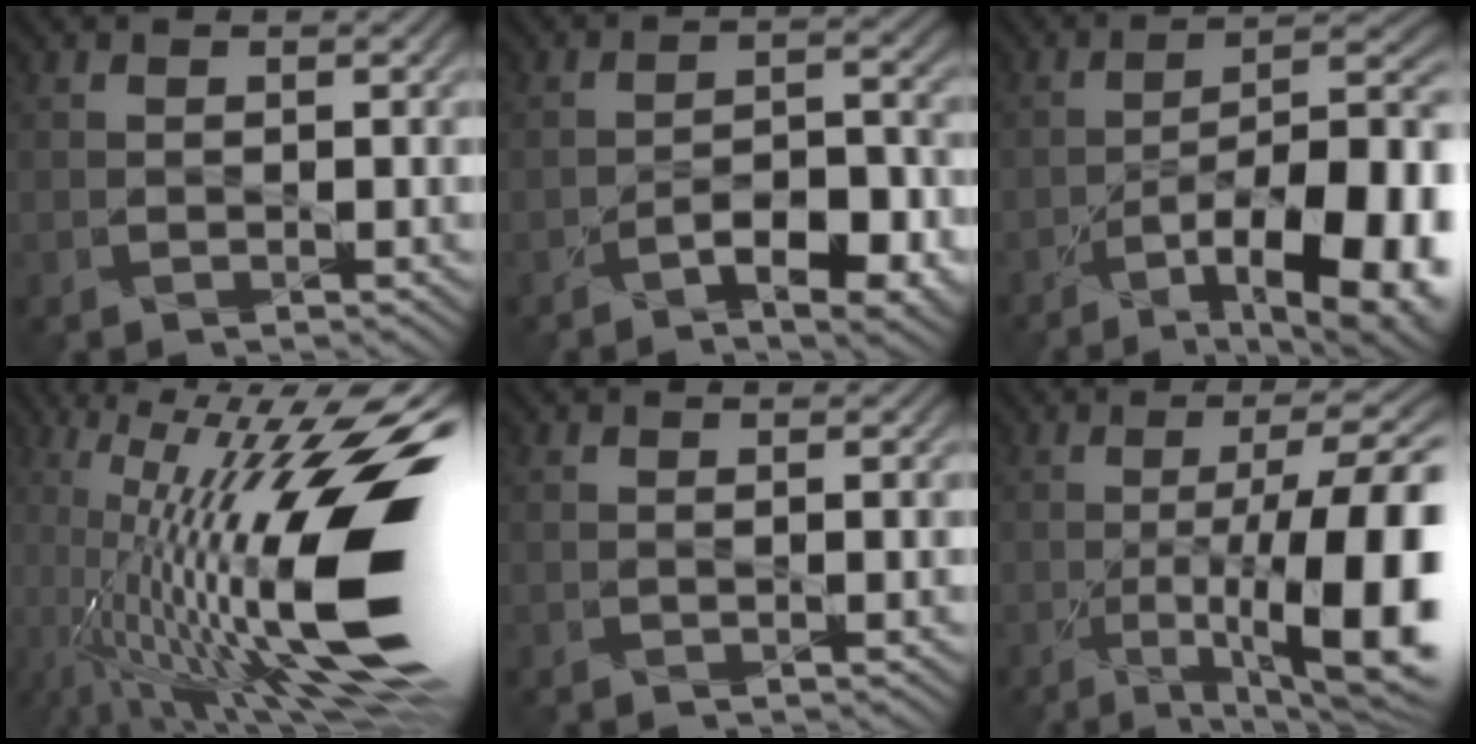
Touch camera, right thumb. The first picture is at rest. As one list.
[{"total": 7.6, "force": [-5.6, 2.4, 4.6], "torque": [-0.070, -0.001, -0.088]}, {"total": 17.9, "force": [-10.1, 6.0, 13.5], "torque": [-0.178, -0.005, -0.151]}, {"total": 19.4, "force": [-2.3, 4.9, 18.6], "torque": [-0.310, 0.009, -0.047]}, {"total": 0.8, "force": [0.0, -0.2, 0.8], "torque": [-0.021, 0.003, -0.002]}, {"total": 16.1, "force": [-5.0, 4.5, 14.6], "torque": [-0.205, -0.006, -0.070]}]